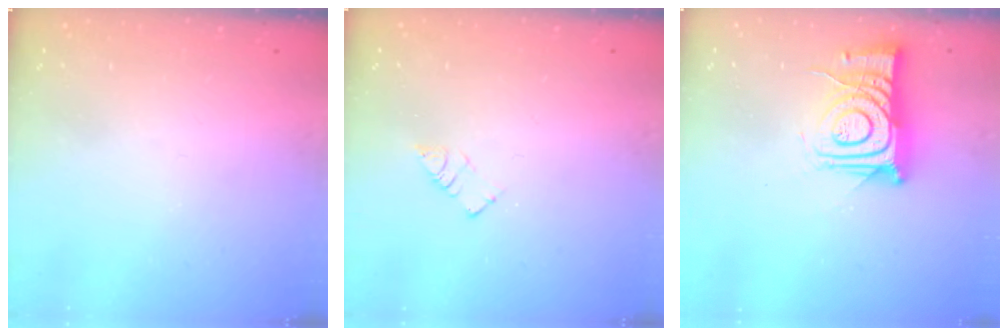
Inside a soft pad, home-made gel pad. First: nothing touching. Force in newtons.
{"total": 3.4, "press": 3.4, "slide": 0.2}
{"total": 12.7, "press": 12.7, "slide": 0.6}